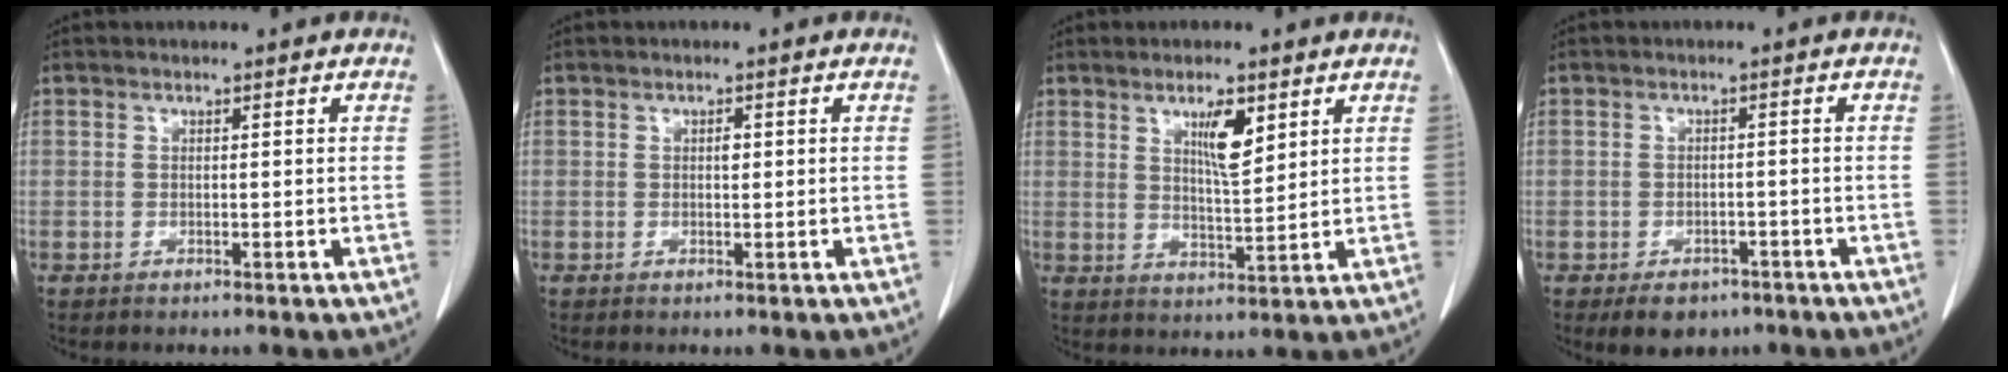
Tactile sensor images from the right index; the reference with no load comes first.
{"total": 0.9, "force": [0.2, 0.4, 0.8], "torque": [-0.014, 0.000, 0.002]}
{"total": 5.8, "force": [2.8, 1.1, 4.9], "torque": [-0.087, -0.005, 0.052]}
{"total": 5.1, "force": [-3.5, 3.2, 2.0], "torque": [-0.021, 0.002, -0.042]}